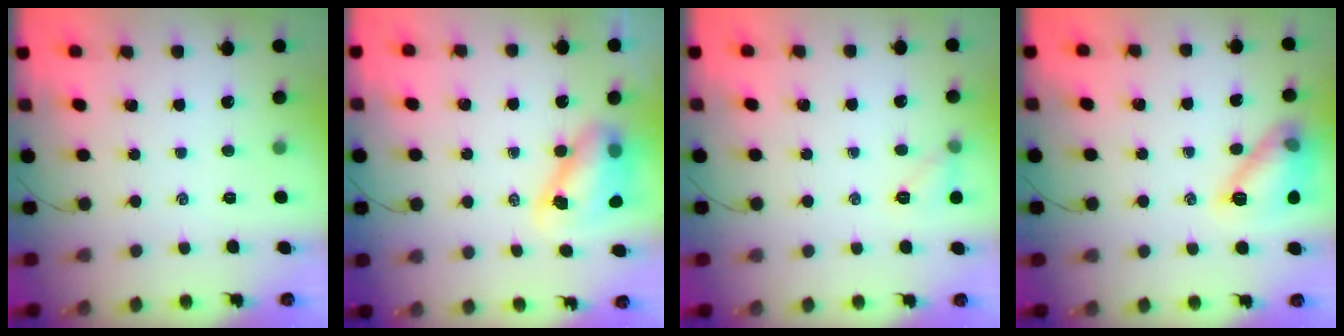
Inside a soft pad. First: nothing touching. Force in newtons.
{"total": 8.1, "press": 7.9, "slide": 1.9}
{"total": 6.6, "press": 6.5, "slide": 1.3}
{"total": 13.3, "press": 13.3, "slide": 0.2}